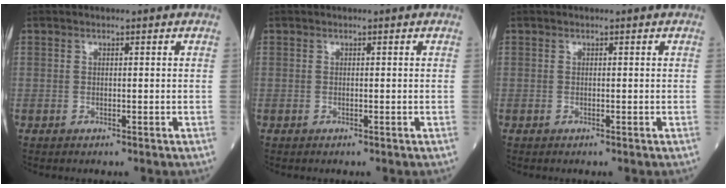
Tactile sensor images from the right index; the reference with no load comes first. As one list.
[{"total": 0.0}, {"total": 0.0}]